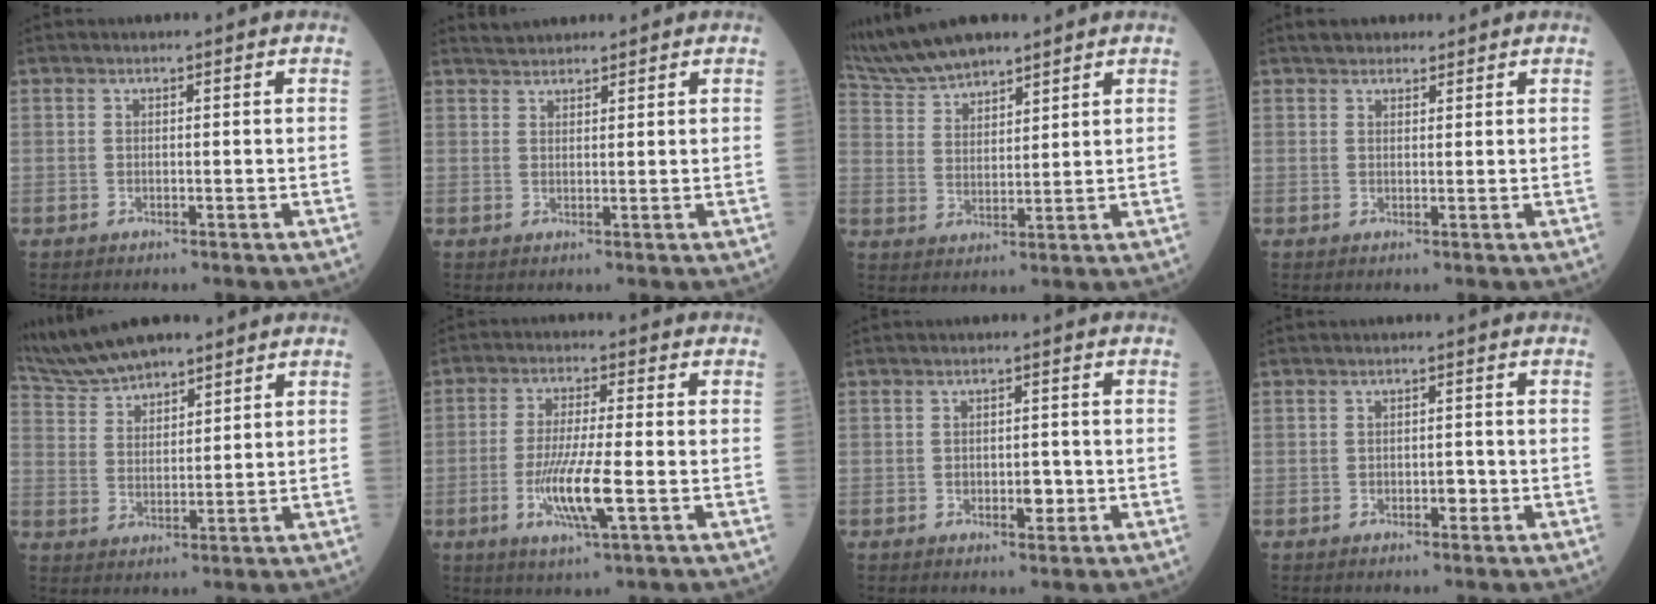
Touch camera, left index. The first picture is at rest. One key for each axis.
{"total": 2.7, "fx": 2.6, "fy": 0.6, "fz": 0.2, "tx": -0.011, "ty": 0.022, "tz": 0.048}
{"total": 9.7, "fx": 8.7, "fy": 1.9, "fz": 3.8, "tx": -0.089, "ty": 0.023, "tz": 0.175}
{"total": 3.1, "fx": 2.6, "fy": 1.4, "fz": 1.0, "tx": -0.013, "ty": 0.020, "tz": 0.038}
{"total": 8.9, "fx": 7.9, "fy": 2.1, "fz": 3.4, "tx": -0.082, "ty": 0.027, "tz": 0.160}
{"total": 8.7, "fx": -2.5, "fy": 0.6, "fz": 8.3, "tx": -0.165, "ty": -0.015, "tz": -0.047}
{"total": 3.0, "fx": -0.8, "fy": 1.6, "fz": 2.3, "tx": -0.032, "ty": 0.004, "tz": -0.007}
{"total": 1.9, "fx": -0.7, "fy": 0.9, "fz": 1.5, "tx": -0.020, "ty": 0.004, "tz": -0.009}